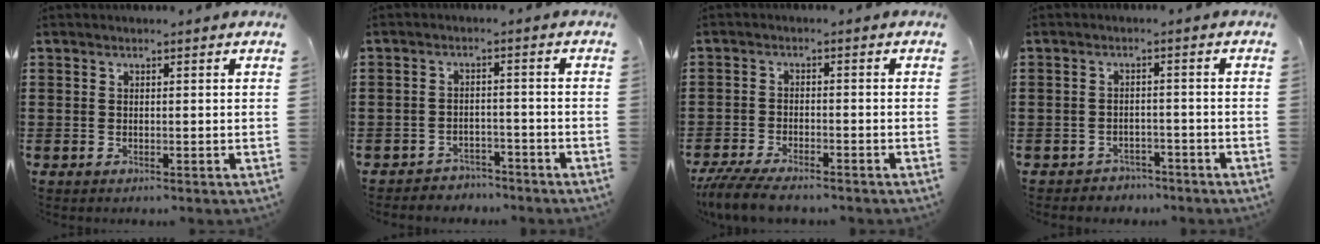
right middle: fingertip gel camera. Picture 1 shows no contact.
{"total": 2.8, "force": [-2.7, 0.6, -0.2], "torque": [-0.005, 0.001, -0.060]}
{"total": 4.7, "force": [-4.1, 0.7, 2.1], "torque": [-0.061, -0.013, -0.085]}
{"total": 2.1, "force": [-2.0, 0.6, -0.2], "torque": [-0.004, 0.002, -0.047]}